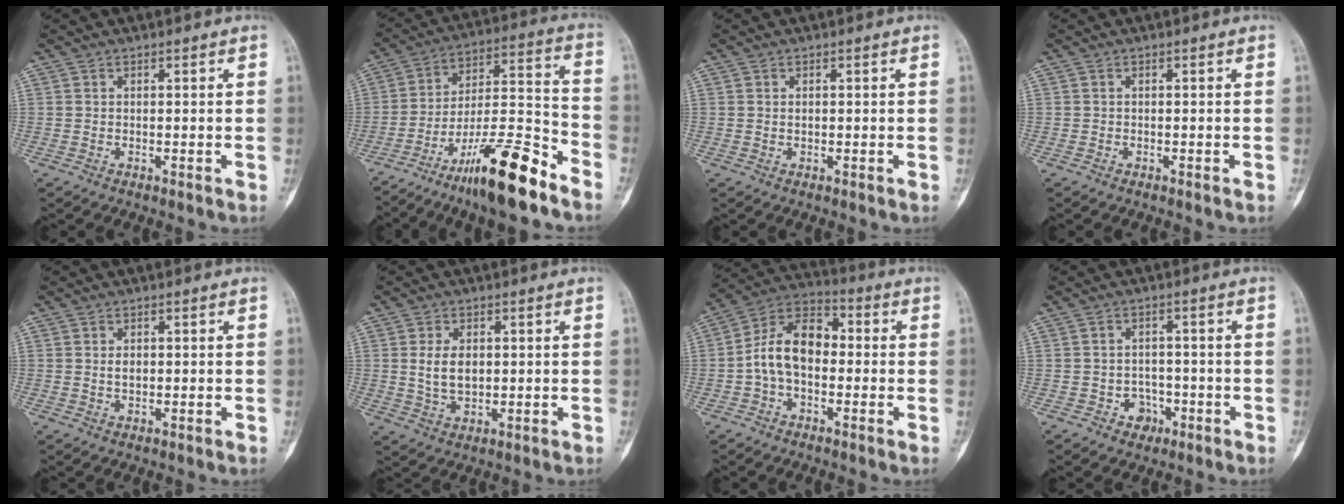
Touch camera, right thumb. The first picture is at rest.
{"total": 18.4, "force": [-12.4, 3.4, 13.2], "torque": [-0.232, 0.085, -0.208]}
{"total": 0.7, "force": [0.2, 0.4, 0.5], "torque": [-0.010, 0.001, 0.004]}
{"total": 0.0}
{"total": 2.0, "force": [0.3, 1.2, 1.5], "torque": [-0.023, -0.001, 0.008]}
{"total": 6.0, "force": [0.8, 3.8, 4.6], "torque": [-0.078, -0.006, 0.023]}
{"total": 11.9, "force": [-0.9, 7.7, 9.0], "torque": [-0.150, 0.038, -0.029]}
{"total": 3.8, "force": [-1.8, 3.2, 1.2], "torque": [0.004, 0.018, -0.023]}